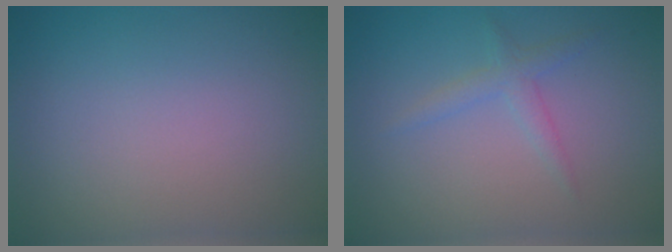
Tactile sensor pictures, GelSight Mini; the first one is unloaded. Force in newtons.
{"total": 1.7, "press": 1.7, "slide": 0.0}